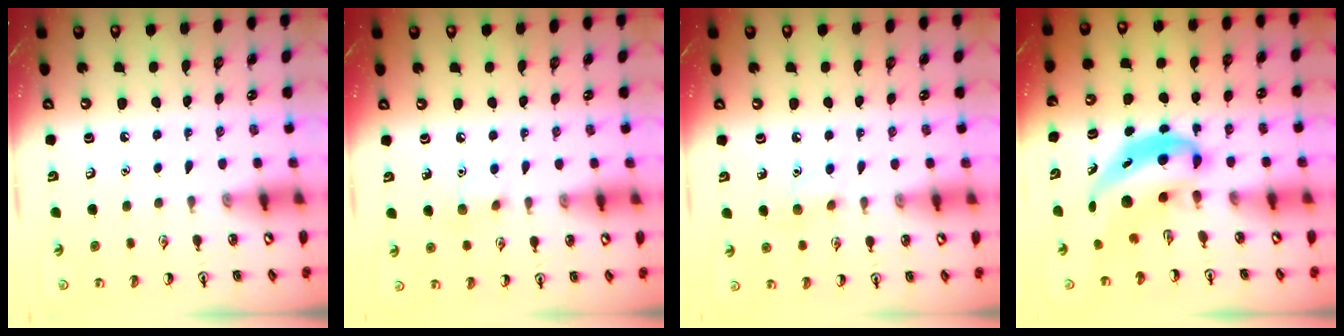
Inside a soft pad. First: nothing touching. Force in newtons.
{"total": 6.6, "press": 6.3, "slide": 2.0}
{"total": 7.9, "press": 7.6, "slide": 1.9}
{"total": 7.0, "press": 6.8, "slide": 1.7}